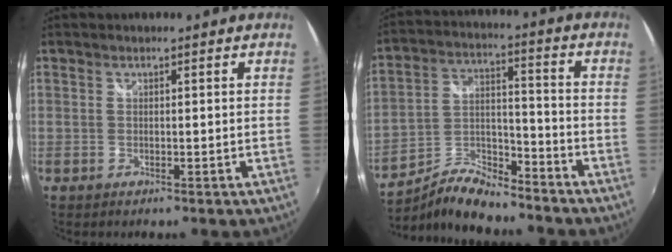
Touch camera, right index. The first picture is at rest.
{"total": 12.0, "force": [-9.7, 3.9, 5.9], "torque": [-0.121, 0.010, -0.176]}